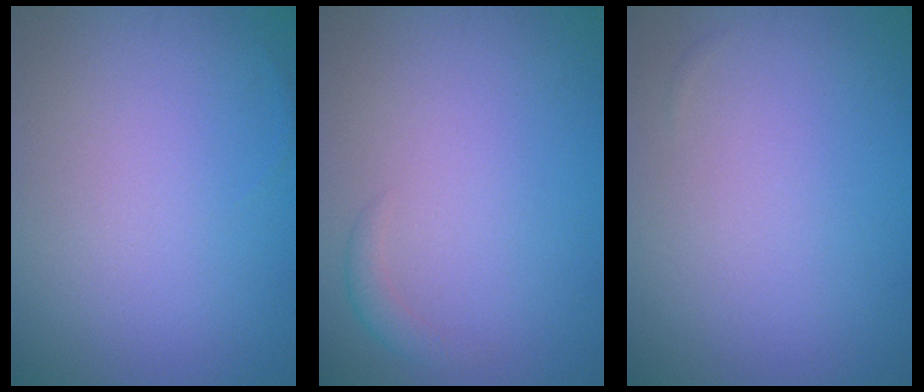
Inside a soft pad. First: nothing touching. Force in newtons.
{"total": 1.1, "press": 1.1, "slide": 0.1}
{"total": 0.0}